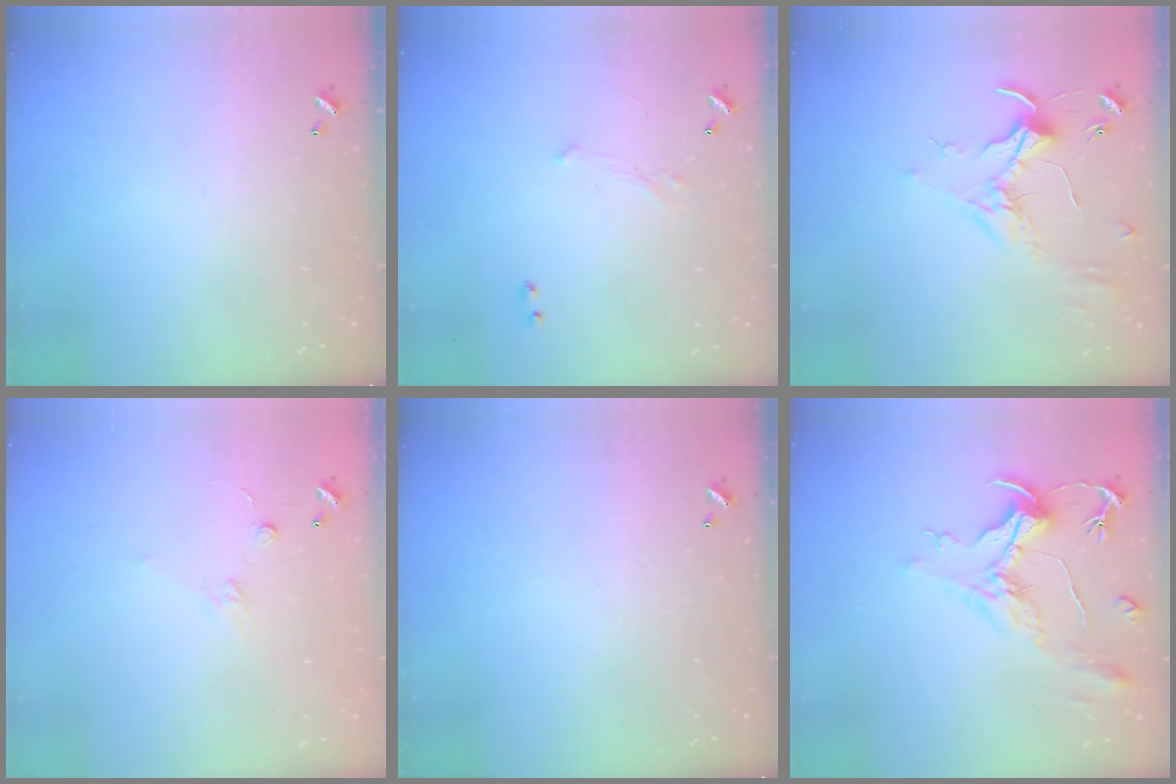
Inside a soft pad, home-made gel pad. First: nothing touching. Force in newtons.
{"total": 0.7, "press": 0.3, "slide": 0.6}
{"total": 1.7, "press": 1.7, "slide": 0.4}
{"total": 2.5, "press": 2.3, "slide": 1.0}
{"total": 0.0}
{"total": 2.2, "press": 1.7, "slide": 1.4}